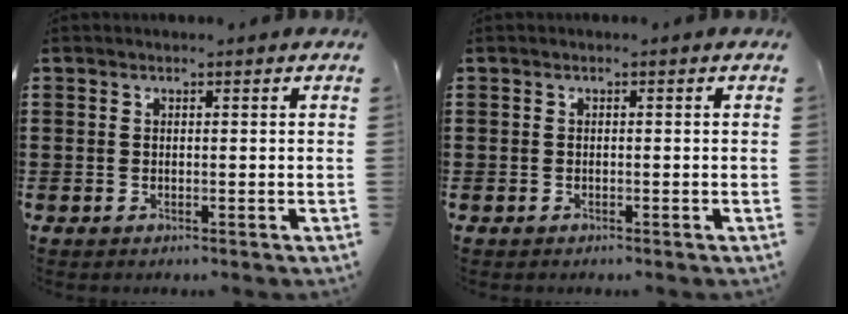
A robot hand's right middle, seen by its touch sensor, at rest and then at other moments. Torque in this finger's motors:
{"motor_torque": [0.46, -0.72, -0.01, -0.01]}